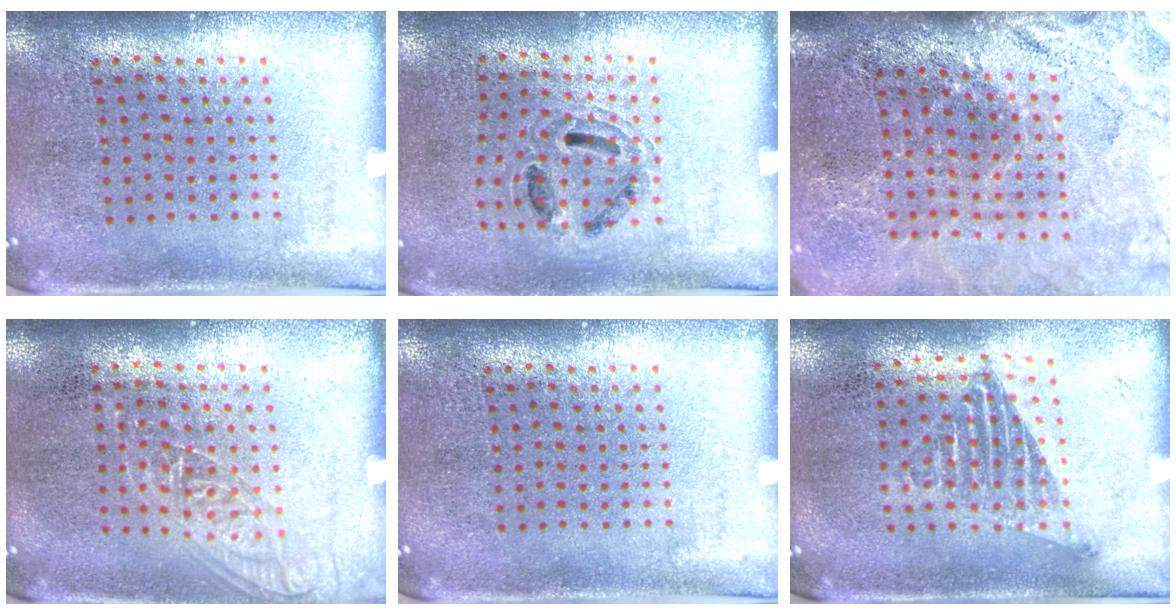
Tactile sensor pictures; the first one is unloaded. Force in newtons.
{"total": 0.8, "press": 0.8, "slide": 0.3}
{"total": 4.0, "press": 3.3, "slide": 2.2}
{"total": 1.1, "press": 1.1, "slide": 0.4}
{"total": 0.0}
{"total": 1.2, "press": 1.0, "slide": 0.6}